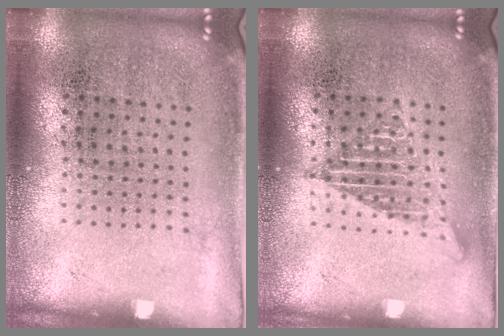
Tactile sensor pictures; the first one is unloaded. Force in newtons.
{"total": 1.2, "press": 1.2, "slide": 0.0}